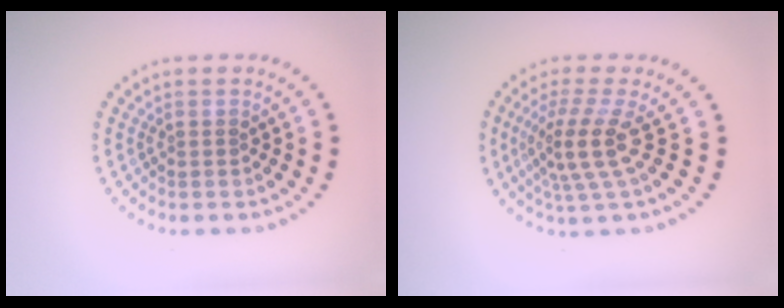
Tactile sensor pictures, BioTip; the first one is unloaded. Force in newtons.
{"total": 3.9, "press": 2.7, "slide": 2.8}